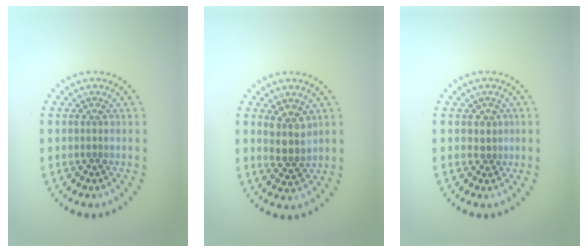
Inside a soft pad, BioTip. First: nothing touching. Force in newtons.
{"total": 2.9, "press": 2.4, "slide": 1.5}
{"total": 0.8, "press": 0.5, "slide": 0.6}